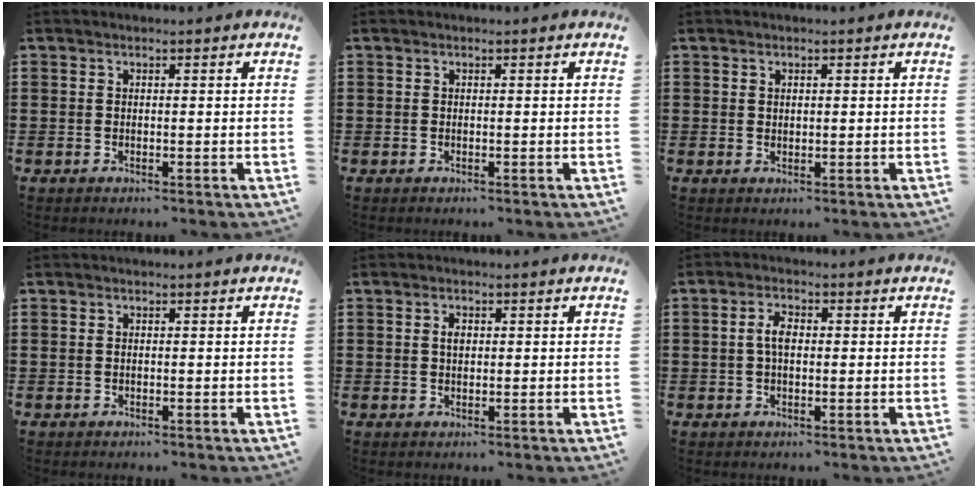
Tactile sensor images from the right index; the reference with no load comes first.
{"total": 0.0}
{"total": 0.9, "force": [0.5, 0.6, 0.3], "torque": [-0.006, 0.004, 0.010]}
{"total": 0.0}
{"total": 1.6, "force": [0.3, 0.9, 1.3], "torque": [-0.027, 0.007, 0.004]}
{"total": 3.2, "force": [0.2, 1.6, 2.8], "torque": [-0.056, 0.008, 0.001]}